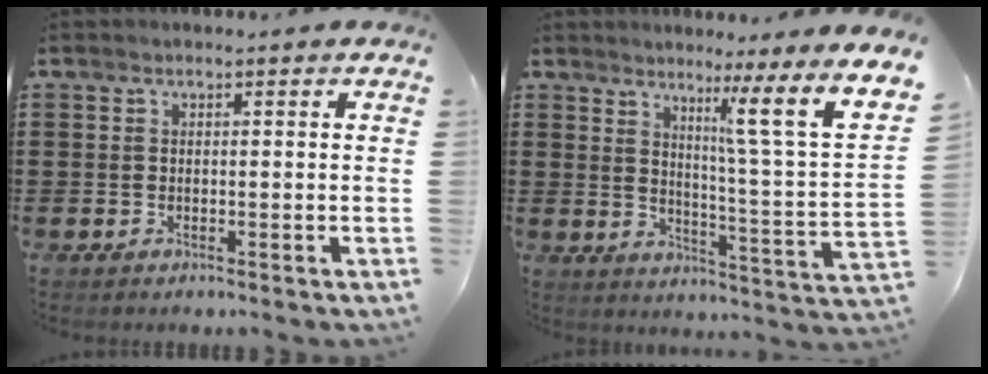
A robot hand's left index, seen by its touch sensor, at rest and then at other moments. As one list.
[{"total": 8.4, "force": [5.3, -1.3, 6.4], "torque": [-0.107, -0.057, 0.071]}]